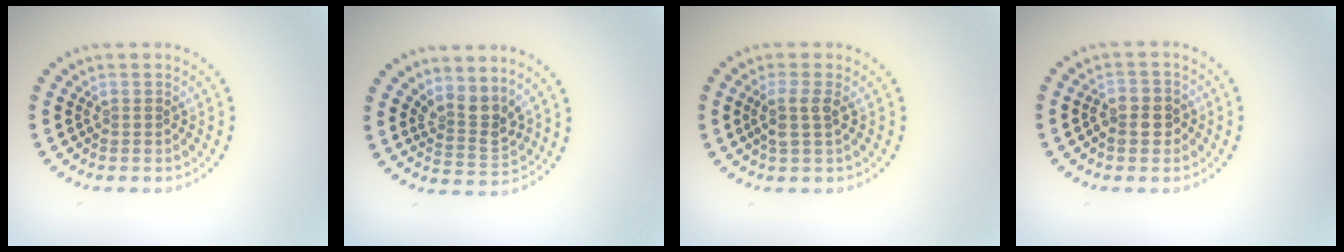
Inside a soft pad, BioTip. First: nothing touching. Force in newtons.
{"total": 2.8, "press": 2.1, "slide": 1.8}
{"total": 2.0, "press": 1.7, "slide": 1.1}
{"total": 2.2, "press": 2.1, "slide": 0.5}